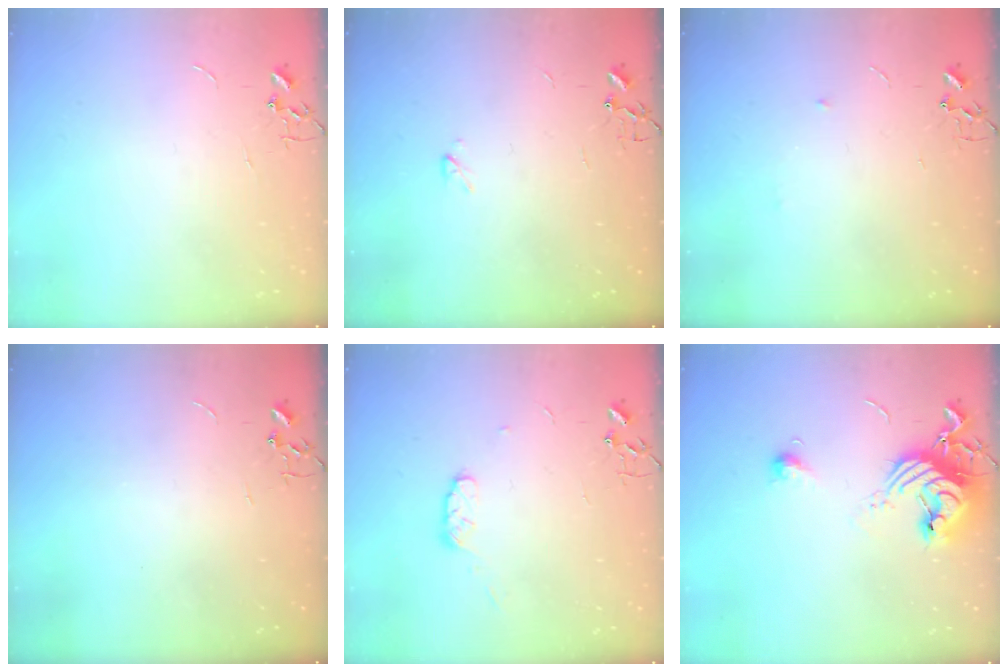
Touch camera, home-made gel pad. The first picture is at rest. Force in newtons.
{"total": 2.2, "press": 2.2, "slide": 0.4}
{"total": 3.8, "press": 3.7, "slide": 1.0}
{"total": 0.0}
{"total": 5.7, "press": 5.7, "slide": 0.9}
{"total": 14.3, "press": 14.2, "slide": 1.4}